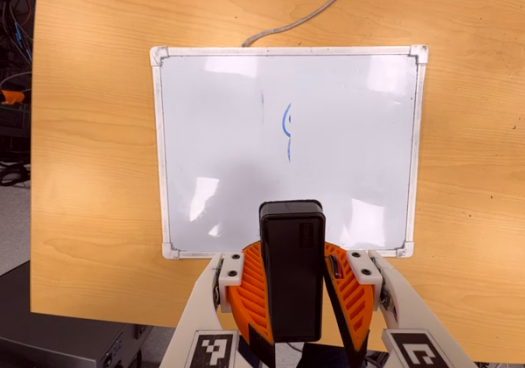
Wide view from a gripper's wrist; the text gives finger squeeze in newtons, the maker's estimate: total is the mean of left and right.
{"total": 8.8, "left": 9.0, "right": 8.7}